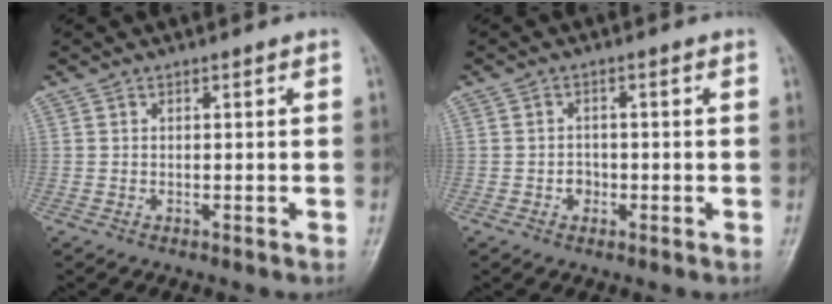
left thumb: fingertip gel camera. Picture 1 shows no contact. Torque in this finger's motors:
{"motor_torque": [0.01, 0.02, 0.39, 0.31, 0.00]}